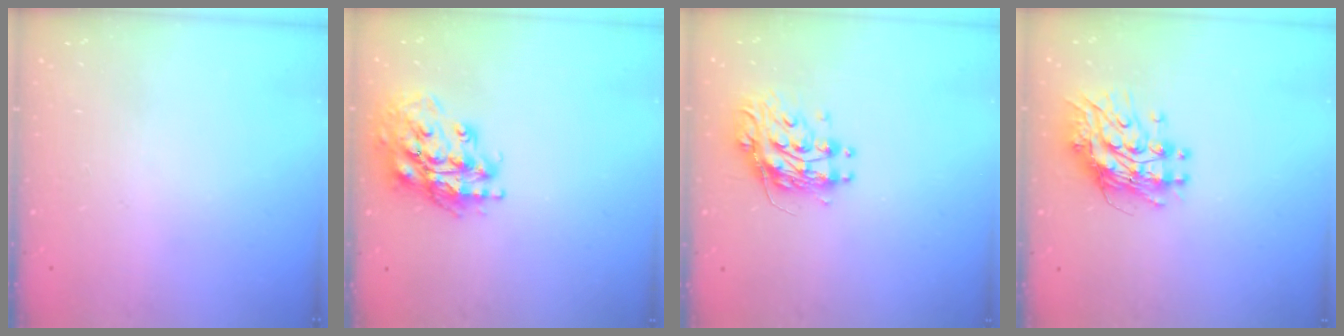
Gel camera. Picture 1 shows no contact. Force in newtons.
{"total": 17.4, "press": 17.3, "slide": 2.4}
{"total": 10.3, "press": 10.3, "slide": 1.0}
{"total": 11.4, "press": 11.3, "slide": 1.0}